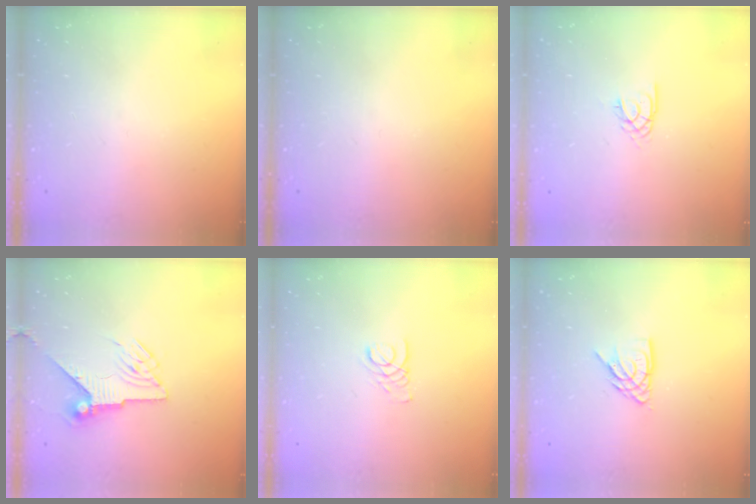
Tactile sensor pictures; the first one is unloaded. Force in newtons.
{"total": 0.0}
{"total": 2.2, "press": 2.2, "slide": 0.4}
{"total": 7.3, "press": 7.3, "slide": 0.7}
{"total": 1.9, "press": 1.9, "slide": 0.2}
{"total": 6.7, "press": 6.7, "slide": 0.6}